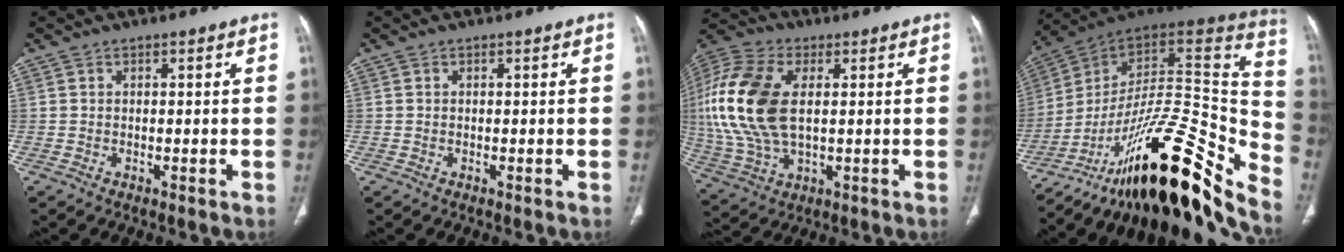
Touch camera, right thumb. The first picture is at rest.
{"total": 0.0}
{"total": 20.0, "force": [2.6, 11.3, 16.3], "torque": [-0.371, -0.001, 0.047]}
{"total": 31.1, "force": [-21.8, 8.0, 20.6], "torque": [-0.217, 0.098, -0.334]}